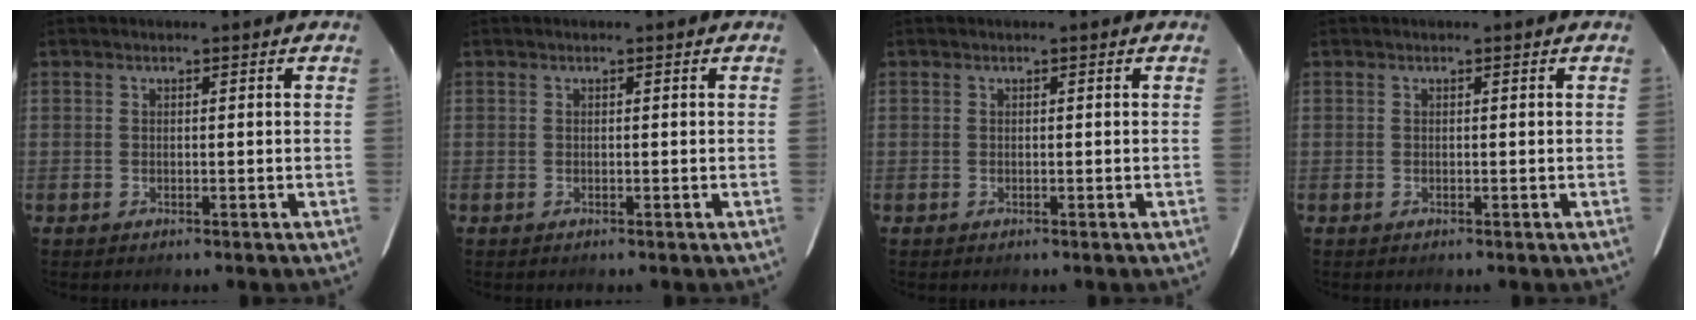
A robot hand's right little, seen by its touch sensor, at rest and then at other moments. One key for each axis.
{"total": 0.0}
{"total": 0.0}
{"total": 0.0}